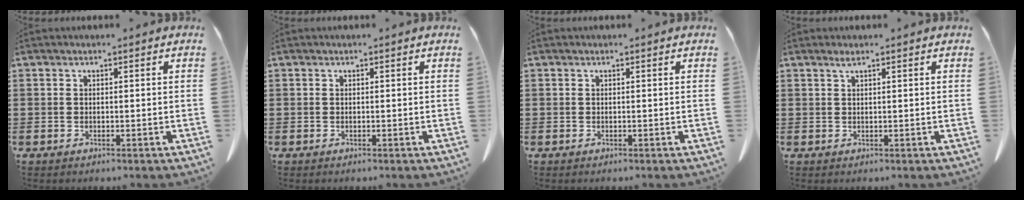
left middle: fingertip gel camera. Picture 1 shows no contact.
{"total": 0.0}
{"total": 0.0}
{"total": 1.0, "force": [0.7, 0.0, 0.7], "torque": [-0.015, 0.001, 0.012]}